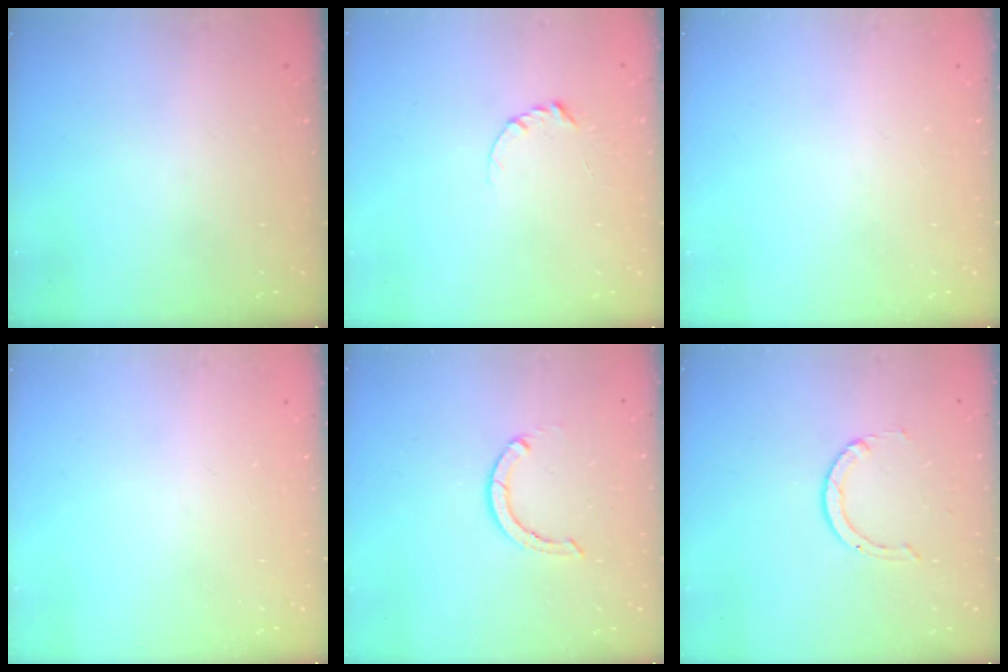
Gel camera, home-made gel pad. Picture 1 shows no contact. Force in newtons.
{"total": 3.2, "press": 3.2, "slide": 0.3}
{"total": 0.0}
{"total": 0.0}
{"total": 2.9, "press": 2.9, "slide": 0.1}
{"total": 1.5, "press": 1.5, "slide": 0.2}